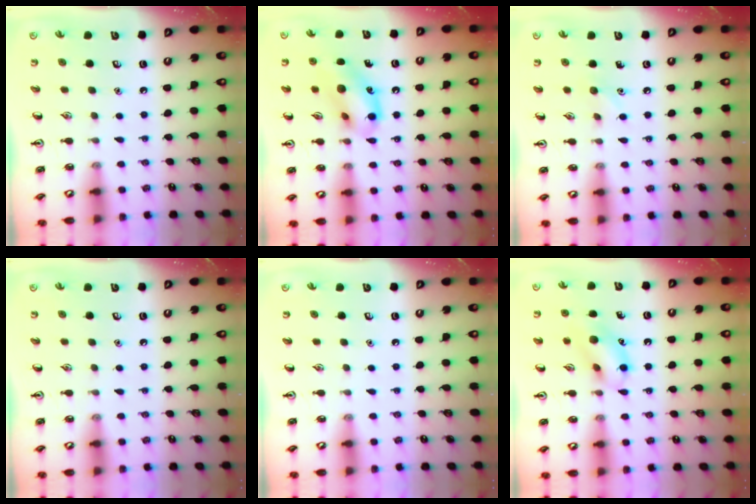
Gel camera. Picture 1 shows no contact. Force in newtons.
{"total": 12.6, "press": 12.4, "slide": 2.3}
{"total": 4.8, "press": 4.5, "slide": 1.6}
{"total": 0.0}
{"total": 0.0}
{"total": 12.1, "press": 11.9, "slide": 2.0}